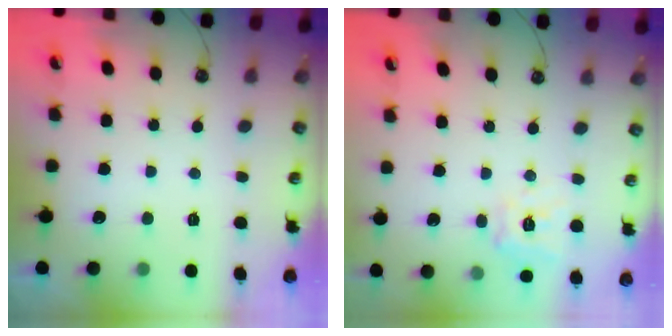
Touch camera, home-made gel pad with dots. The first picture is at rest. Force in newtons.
{"total": 11.2, "press": 11.1, "slide": 1.2}